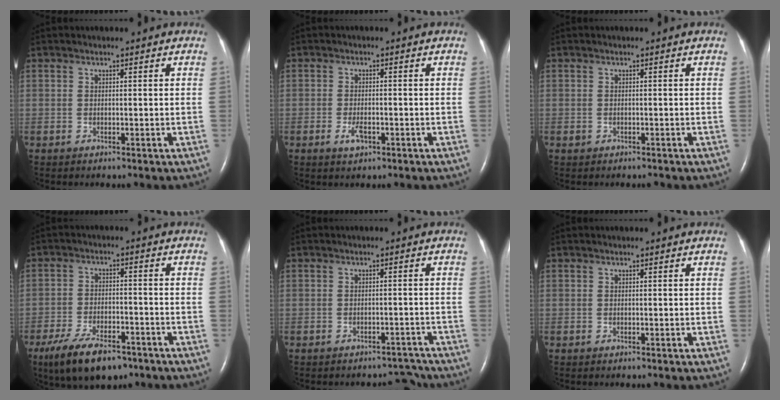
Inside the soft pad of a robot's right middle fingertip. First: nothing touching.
{"total": 2.3, "force": [-1.1, 0.9, 1.8], "torque": [-0.043, -0.001, -0.018]}
{"total": 0.8, "force": [-0.6, 0.5, 0.3], "torque": [-0.009, 0.000, -0.006]}
{"total": 10.4, "force": [-7.2, 4.0, 6.3], "torque": [-0.118, -0.011, -0.121]}
{"total": 3.8, "force": [-3.6, 1.1, -0.1], "torque": [0.009, 0.008, -0.049]}
{"total": 0.0}